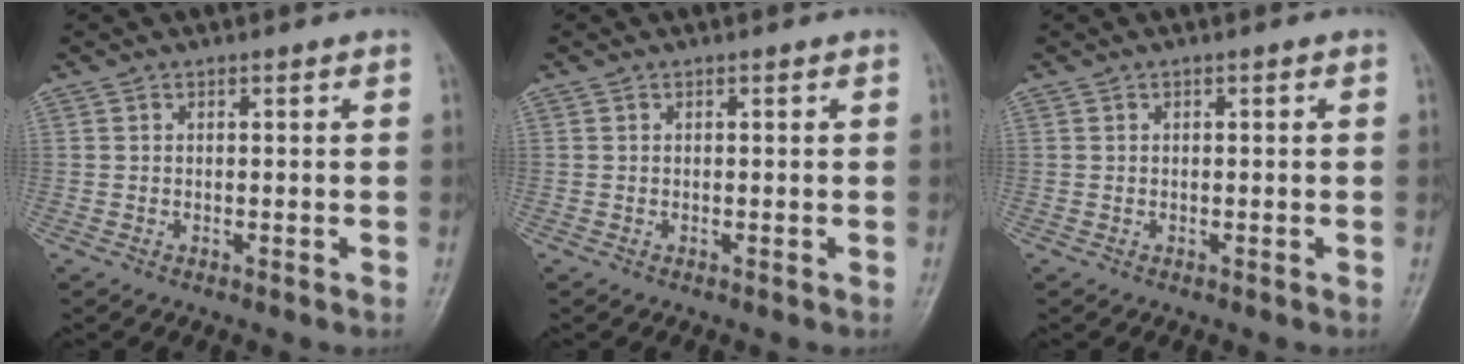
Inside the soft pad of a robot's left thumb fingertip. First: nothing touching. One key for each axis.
{"total": 0.0}
{"total": 0.0}